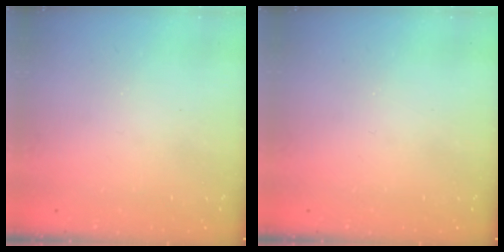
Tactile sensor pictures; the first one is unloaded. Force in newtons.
{"total": 0.0}